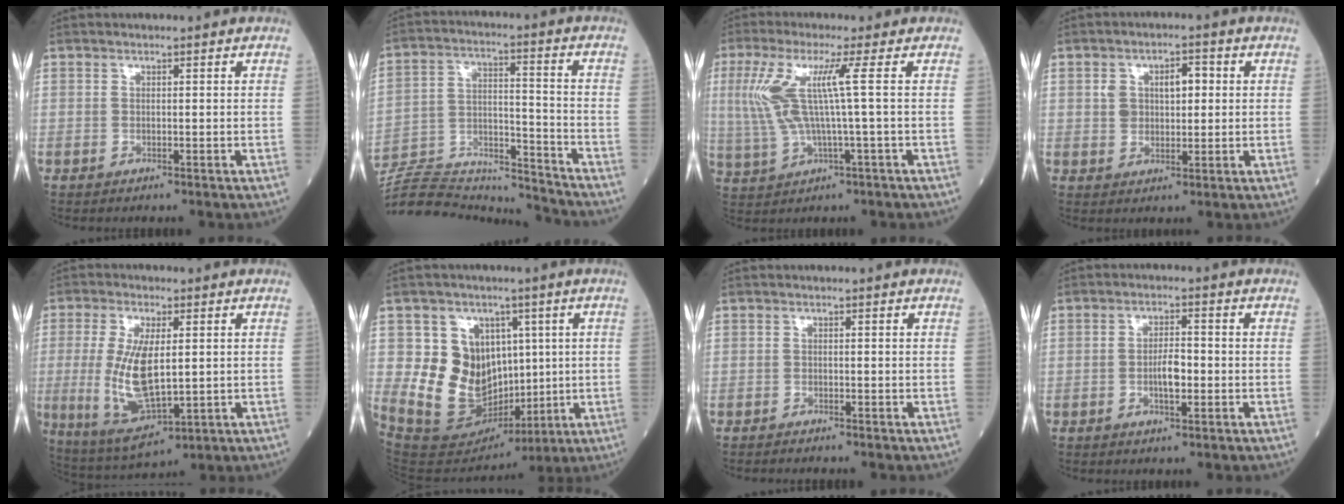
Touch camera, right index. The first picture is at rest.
{"total": 19.3, "force": [-18.9, 1.8, 3.5], "torque": [-0.081, 0.024, -0.303]}
{"total": 8.6, "force": [1.5, -0.3, 8.4], "torque": [-0.202, 0.009, 0.036]}
{"total": 5.8, "force": [1.4, 3.4, 4.5], "torque": [-0.070, 0.015, 0.028]}
{"total": 11.9, "force": [0.0, 4.1, 11.2], "torque": [-0.237, -0.015, 0.013]}
{"total": 13.8, "force": [1.9, 11.4, 7.7], "torque": [-0.151, 0.029, 0.066]}
{"total": 0.9, "force": [-0.9, -0.1, 0.2], "torque": [-0.004, -0.001, -0.014]}
{"total": 3.9, "force": [-0.8, 1.2, 3.7], "torque": [-0.066, 0.002, -0.015]}